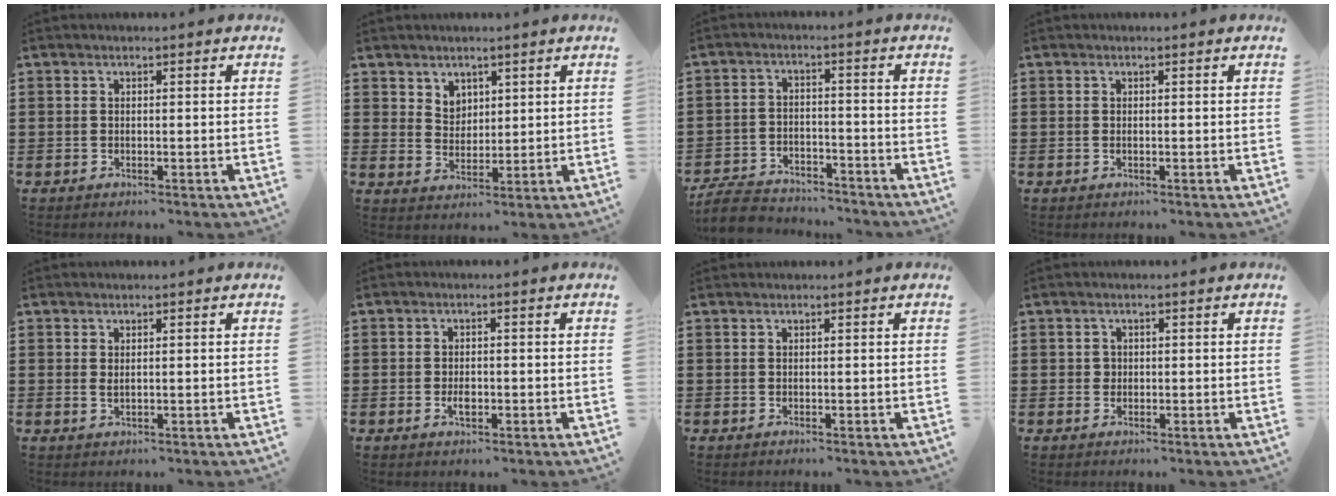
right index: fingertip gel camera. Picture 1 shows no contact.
{"total": 3.8, "force": [2.8, 2.5, 0.3], "torque": [-0.018, 0.004, 0.053]}
{"total": 6.2, "force": [-5.9, 1.3, 1.3], "torque": [-0.036, 0.008, -0.118]}
{"total": 0.0}
{"total": 0.9, "force": [0.5, 0.2, 0.7], "torque": [-0.015, 0.002, 0.009]}
{"total": 2.0, "force": [-0.6, 0.9, 1.7], "torque": [-0.032, 0.000, -0.010]}
{"total": 0.0}
{"total": 1.0, "force": [0.2, 0.9, 0.3], "torque": [-0.007, 0.004, 0.004]}